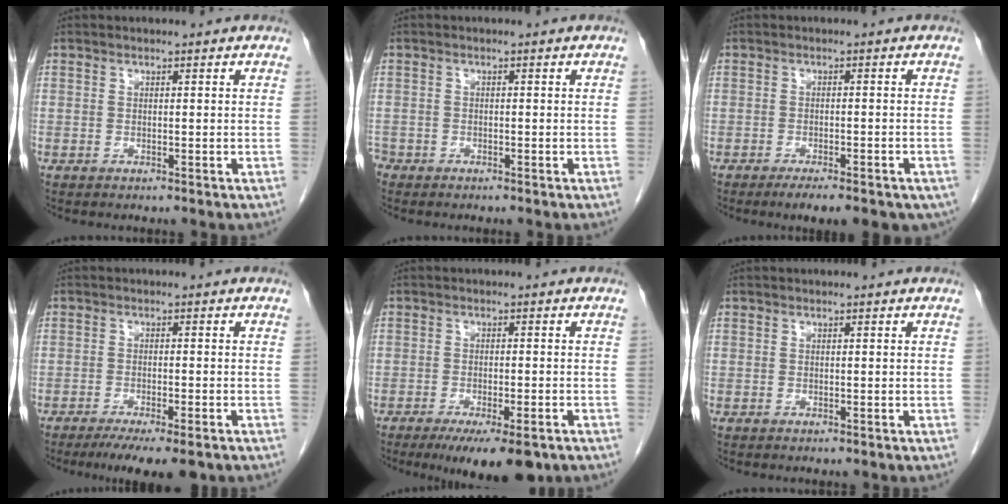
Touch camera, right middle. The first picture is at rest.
{"total": 1.7, "force": [-1.4, 1.0, 0.2], "torque": [-0.009, 0.000, -0.026]}
{"total": 9.7, "force": [-6.9, 2.9, 6.1], "torque": [-0.063, -0.003, -0.090]}
{"total": 8.2, "force": [-6.1, 1.2, 5.3], "torque": [-0.068, -0.015, -0.090]}
{"total": 9.1, "force": [-6.2, 2.3, 6.2], "torque": [-0.081, -0.014, -0.091]}
{"total": 0.0}